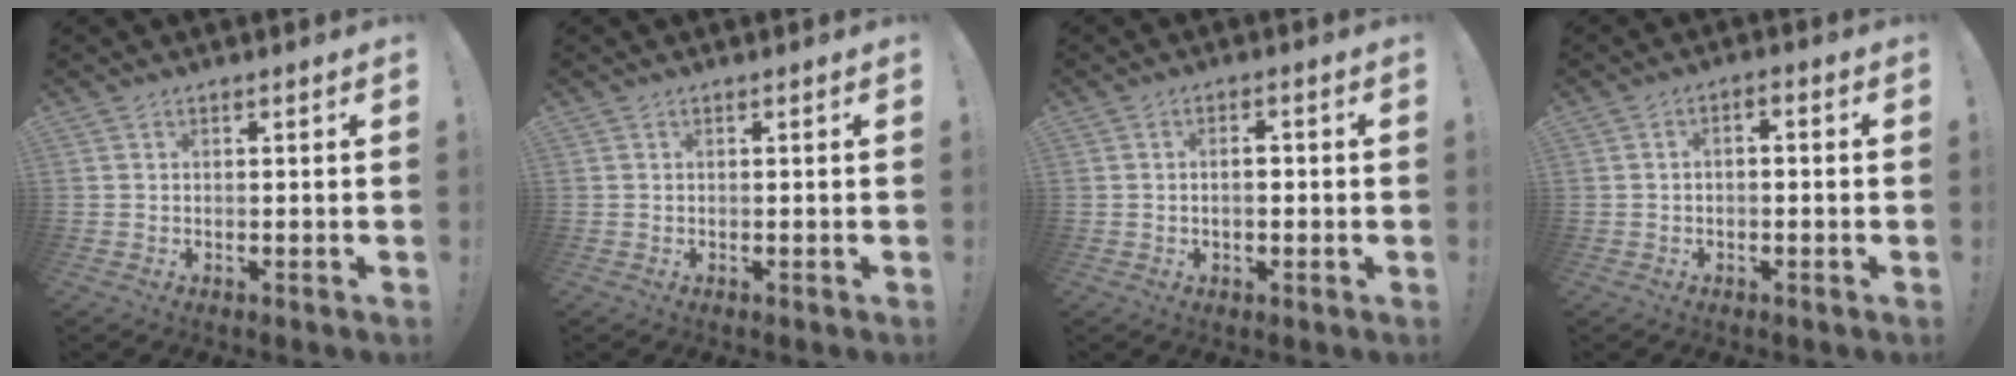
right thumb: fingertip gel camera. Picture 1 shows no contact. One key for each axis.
{"total": 0.0}
{"total": 3.0, "fx": -0.3, "fy": 1.6, "fz": 2.5, "tx": -0.031, "ty": 0.004, "tz": -0.010}
{"total": 2.1, "fx": -1.4, "fy": 0.9, "fz": 1.3, "tx": -0.018, "ty": 0.011, "tz": -0.025}